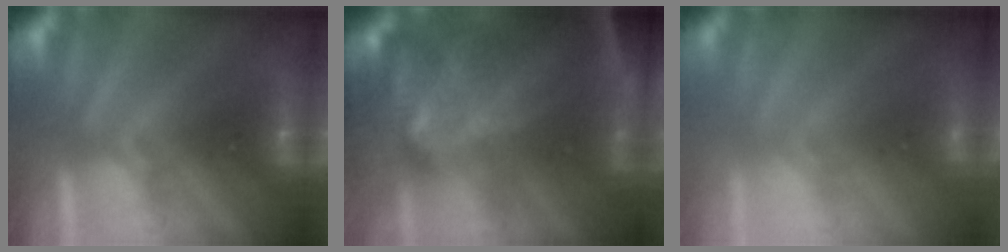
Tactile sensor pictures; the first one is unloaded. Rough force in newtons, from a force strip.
{"total": 7.5}
{"total": 2.9}